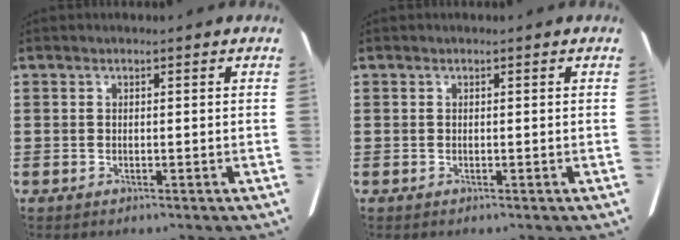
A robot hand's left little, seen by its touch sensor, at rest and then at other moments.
{"total": 0.0}